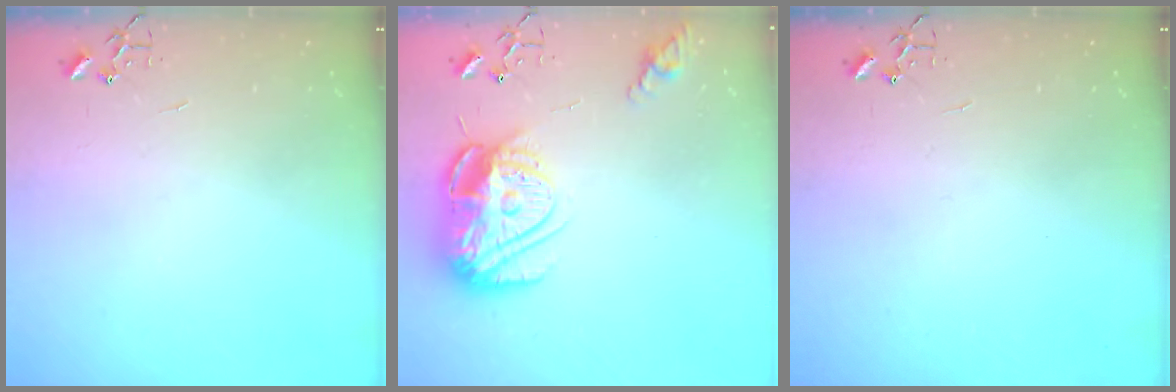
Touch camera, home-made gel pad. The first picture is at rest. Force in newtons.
{"total": 17.2, "press": 17.2, "slide": 1.4}
{"total": 0.0}